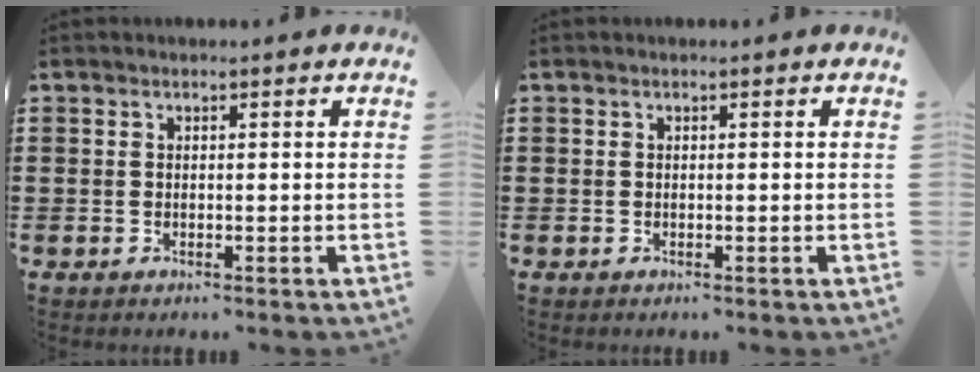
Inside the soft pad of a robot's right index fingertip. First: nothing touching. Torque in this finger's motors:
{"motor_torque": [0.17, 0.15, 0.00, 0.00]}